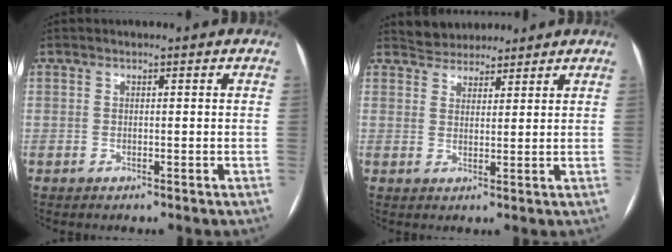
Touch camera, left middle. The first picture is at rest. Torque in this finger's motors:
{"motor_torque": [0.03, -0.07, -0.05, -0.02]}